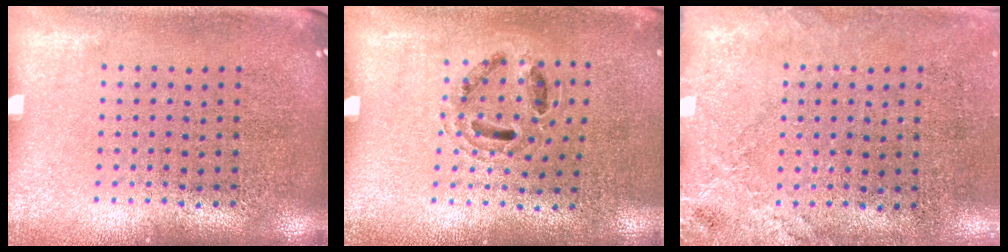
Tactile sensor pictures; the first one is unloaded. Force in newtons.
{"total": 0.8, "press": 0.8, "slide": 0.3}
{"total": 2.4, "press": 2.0, "slide": 1.3}